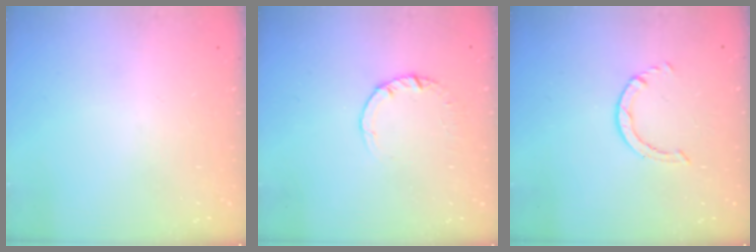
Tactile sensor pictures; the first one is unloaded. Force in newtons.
{"total": 2.5, "press": 2.5, "slide": 0.2}
{"total": 0.6, "press": 0.6, "slide": 0.1}